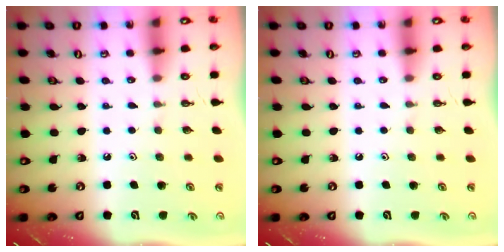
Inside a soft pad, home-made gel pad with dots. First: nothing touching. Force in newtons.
{"total": 0.0}